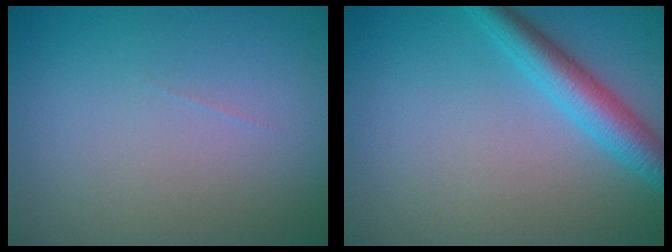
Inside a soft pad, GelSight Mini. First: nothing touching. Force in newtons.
{"total": 3.8, "press": 3.8, "slide": 0.1}